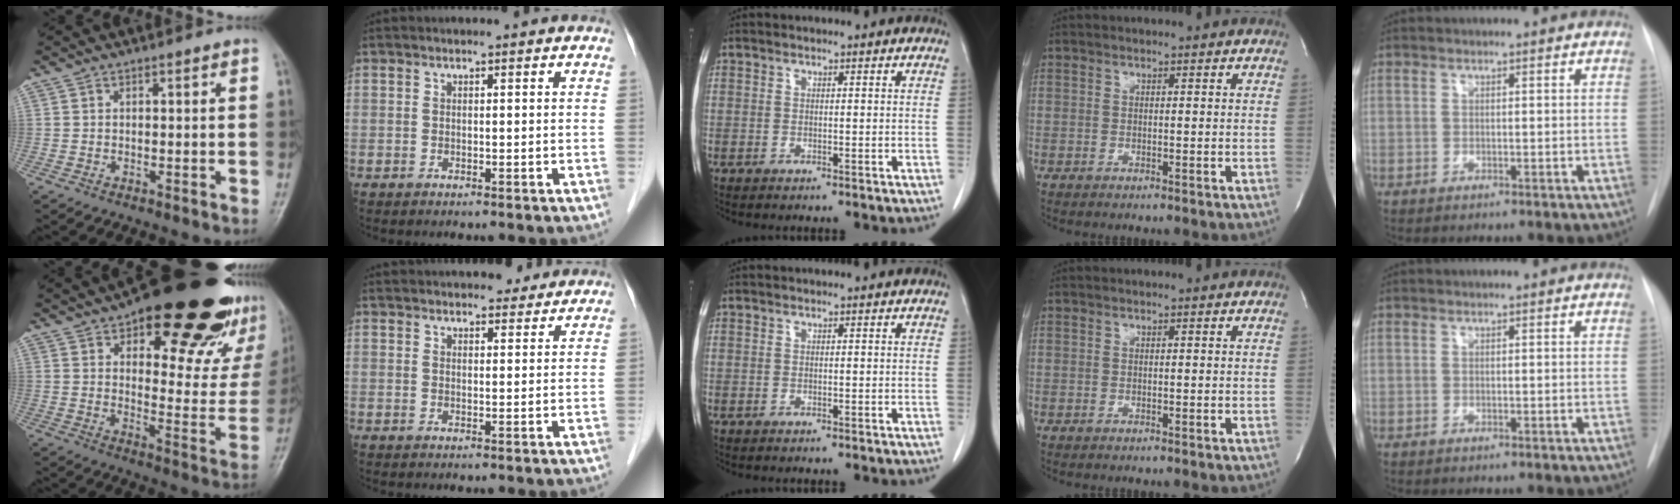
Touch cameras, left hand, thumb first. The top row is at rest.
{"thumb": {"total": 28.7, "force": [18.1, 11.0, 19.4], "torque": [-0.220, -0.065, 0.240]}, "index": {"total": 12.9, "force": [12.0, 3.4, 3.5], "torque": [-0.041, 0.030, 0.162]}}